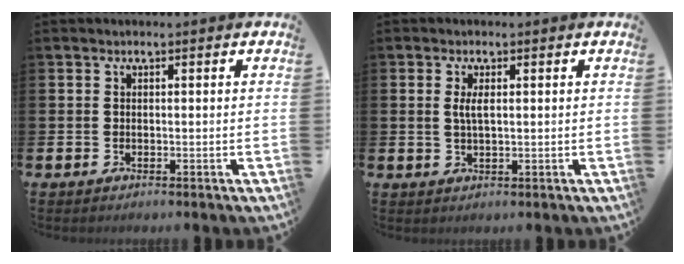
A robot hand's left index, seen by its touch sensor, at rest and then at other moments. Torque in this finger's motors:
{"motor_torque": [0.21, -0.09, 0.10, 0.08]}